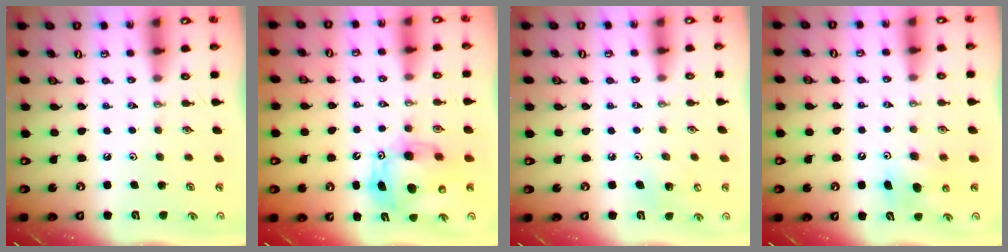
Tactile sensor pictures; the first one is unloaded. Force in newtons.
{"total": 13.2, "press": 12.9, "slide": 2.6}
{"total": 6.4, "press": 6.3, "slide": 0.7}
{"total": 7.0, "press": 6.8, "slide": 1.7}